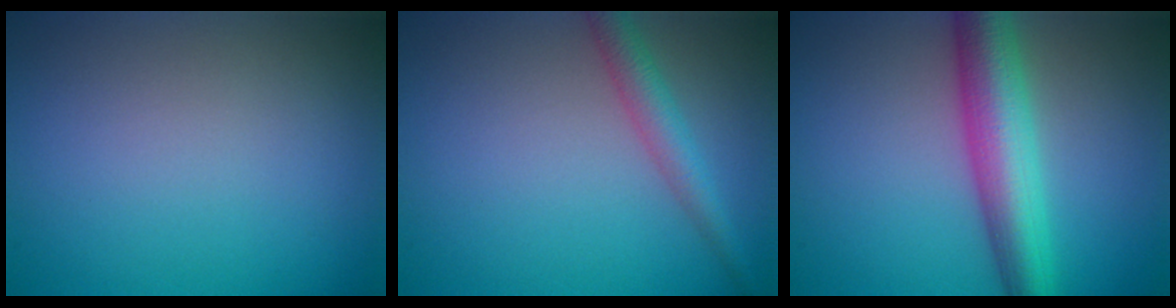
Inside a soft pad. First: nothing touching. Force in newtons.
{"total": 2.8, "press": 2.8, "slide": 0.2}
{"total": 7.0, "press": 7.0, "slide": 0.0}